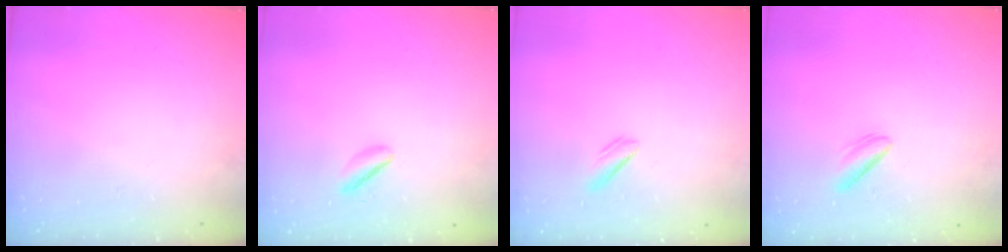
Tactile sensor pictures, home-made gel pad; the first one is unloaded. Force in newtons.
{"total": 2.7, "press": 2.5, "slide": 1.0}
{"total": 2.4, "press": 2.3, "slide": 0.9}
{"total": 5.0, "press": 4.9, "slide": 1.2}